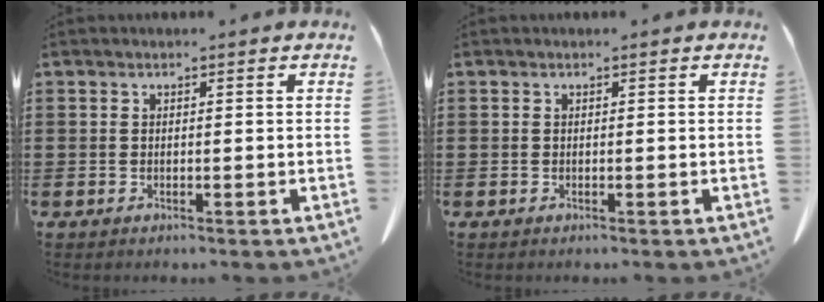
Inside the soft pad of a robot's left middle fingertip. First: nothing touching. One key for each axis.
{"total": 0.0}